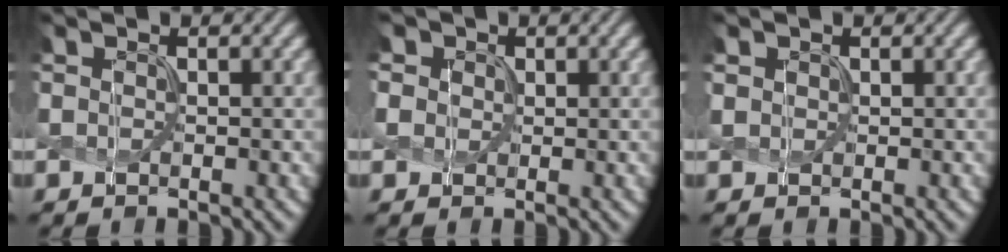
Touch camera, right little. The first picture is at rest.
{"total": 3.7, "force": [1.8, 2.8, 1.6], "torque": [-0.047, 0.013, 0.018]}
{"total": 0.8, "force": [0.4, 0.7, 0.1], "torque": [-0.004, 0.000, 0.010]}